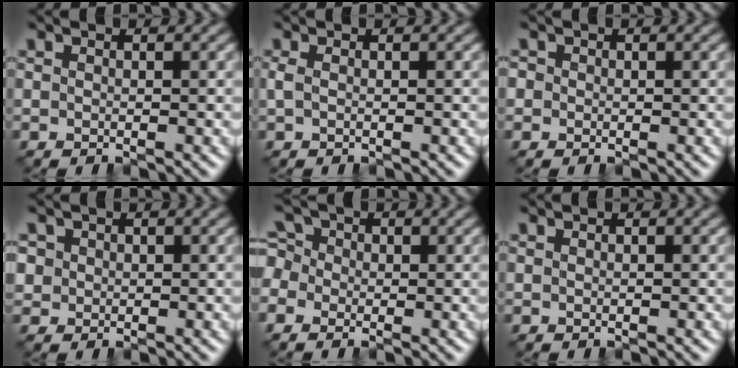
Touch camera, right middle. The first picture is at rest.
{"total": 0.9, "force": [0.0, 0.4, 0.8], "torque": [-0.022, 0.000, -0.004]}
{"total": 0.9, "force": [-0.1, 0.9, 0.1], "torque": [0.002, -0.002, -0.006]}
{"total": 1.4, "force": [0.3, 1.4, 0.2], "torque": [-0.004, -0.006, 0.014]}
{"total": 4.0, "force": [-0.1, 3.5, 1.8], "torque": [-0.048, 0.021, -0.024]}
{"total": 0.0}